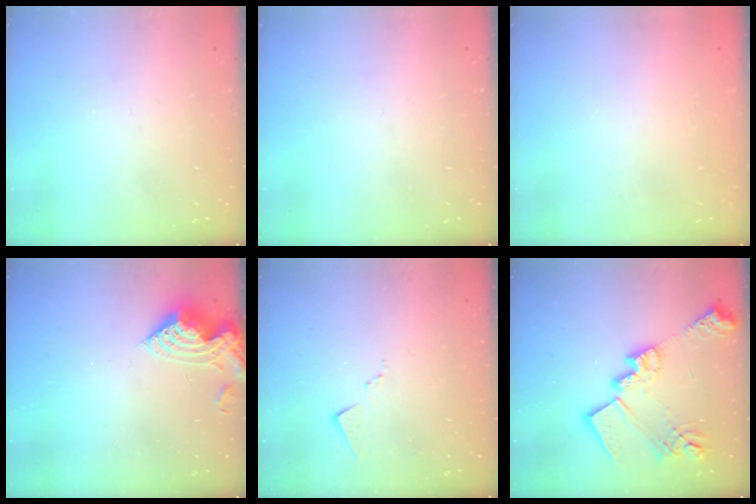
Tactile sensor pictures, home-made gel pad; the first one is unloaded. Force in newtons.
{"total": 0.0}
{"total": 1.2, "press": 1.2, "slide": 0.1}
{"total": 9.3, "press": 9.3, "slide": 1.0}
{"total": 6.5, "press": 6.5, "slide": 0.5}
{"total": 22.2, "press": 22.1, "slide": 1.7}